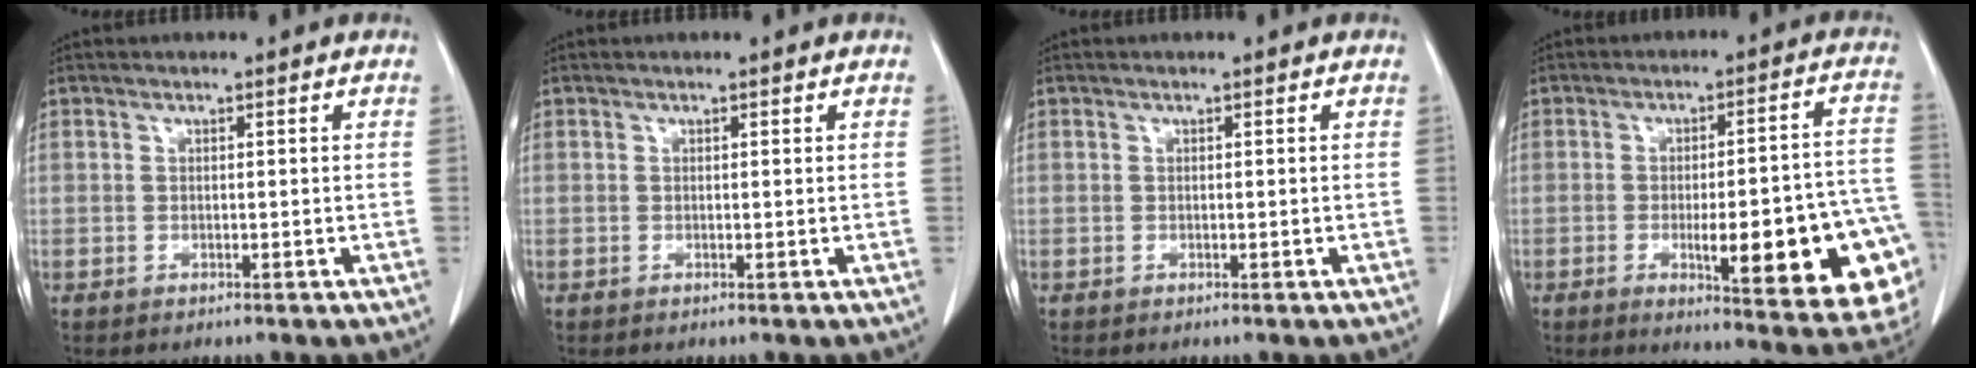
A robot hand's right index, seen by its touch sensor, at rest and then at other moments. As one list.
[{"total": 0.0}, {"total": 0.0}, {"total": 20.3, "force": [-6.0, 3.6, 19.1], "torque": [-0.149, 0.015, -0.059]}]